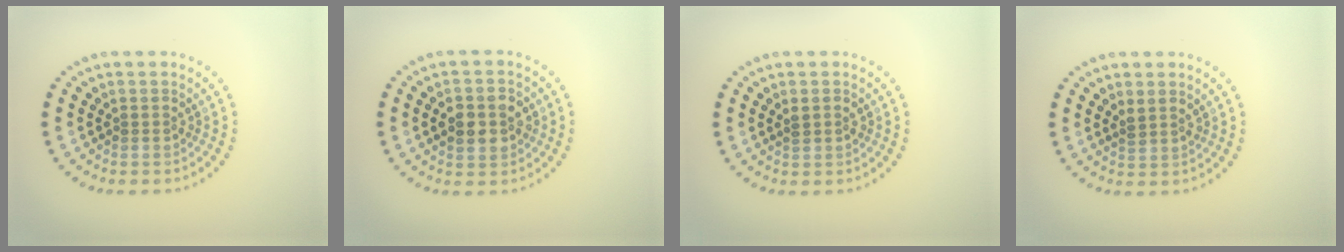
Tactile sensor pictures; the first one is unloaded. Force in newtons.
{"total": 3.6, "press": 3.6, "slide": 0.1}
{"total": 1.2, "press": 1.2, "slide": 0.1}
{"total": 1.1, "press": 0.9, "slide": 0.5}